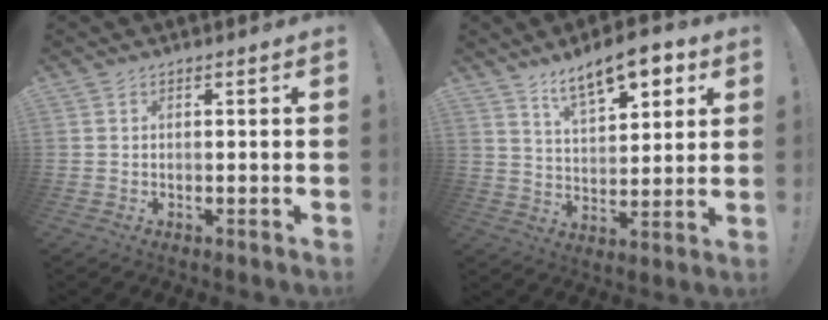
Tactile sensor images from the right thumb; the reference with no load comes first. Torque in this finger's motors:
{"motor_torque": [0.03, 0.16, 0.62, 0.36, 0.27]}